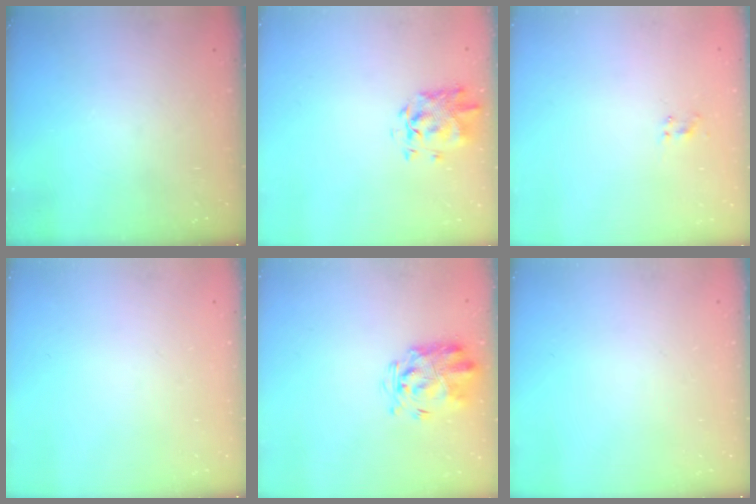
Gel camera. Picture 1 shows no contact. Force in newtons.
{"total": 2.1, "press": 2.1, "slide": 0.6}
{"total": 1.5, "press": 1.3, "slide": 0.8}
{"total": 0.0}
{"total": 3.1, "press": 2.9, "slide": 1.1}
{"total": 0.0}